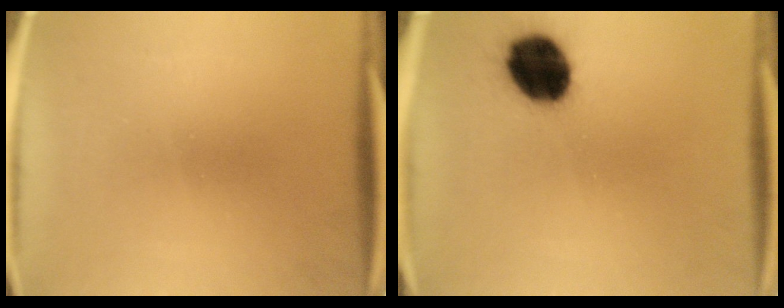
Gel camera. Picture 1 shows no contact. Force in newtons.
{"total": 14.2}